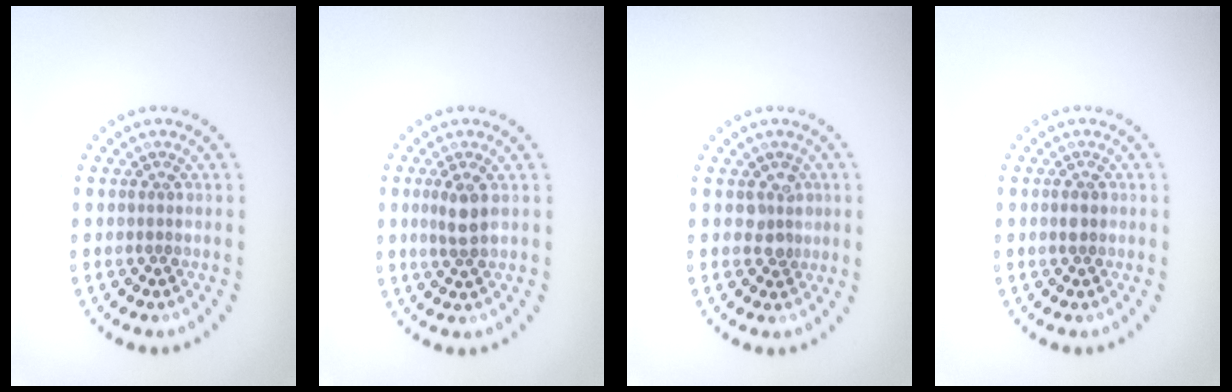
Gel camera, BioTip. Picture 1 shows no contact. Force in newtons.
{"total": 2.0, "press": 1.8, "slide": 0.9}
{"total": 1.8, "press": 1.6, "slide": 0.7}
{"total": 1.2, "press": 1.2, "slide": 0.0}